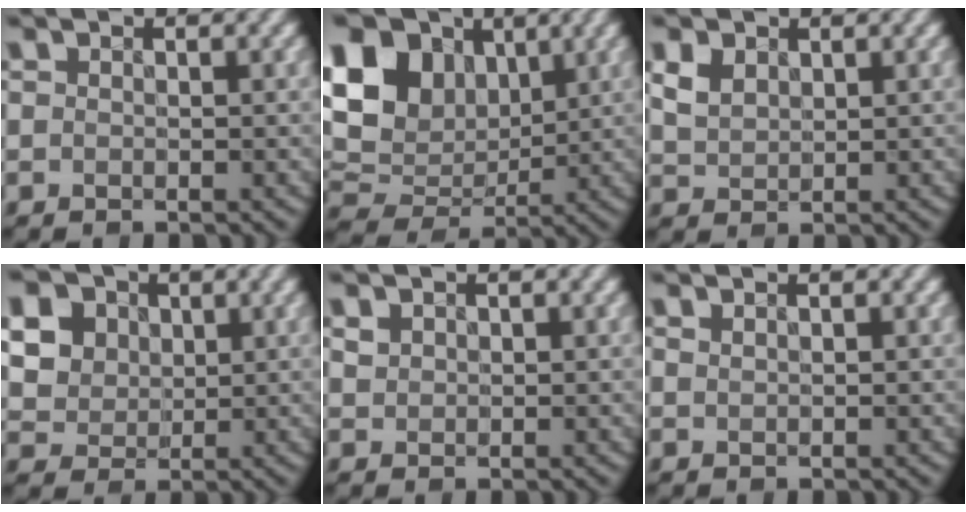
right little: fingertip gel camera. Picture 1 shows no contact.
{"total": 12.5, "force": [4.1, 9.3, 7.3], "torque": [-0.158, 0.028, 0.065]}
{"total": 1.5, "force": [0.6, 1.1, 0.8], "torque": [-0.030, -0.003, 0.022]}
{"total": 10.0, "force": [3.6, 8.1, 4.6], "torque": [-0.122, 0.021, 0.066]}
{"total": 0.5, "force": [0.2, 0.5, -0.1], "torque": [-0.007, -0.001, 0.014]}
{"total": 1.0, "force": [0.7, 0.4, 0.5], "torque": [-0.002, 0.008, -0.002]}